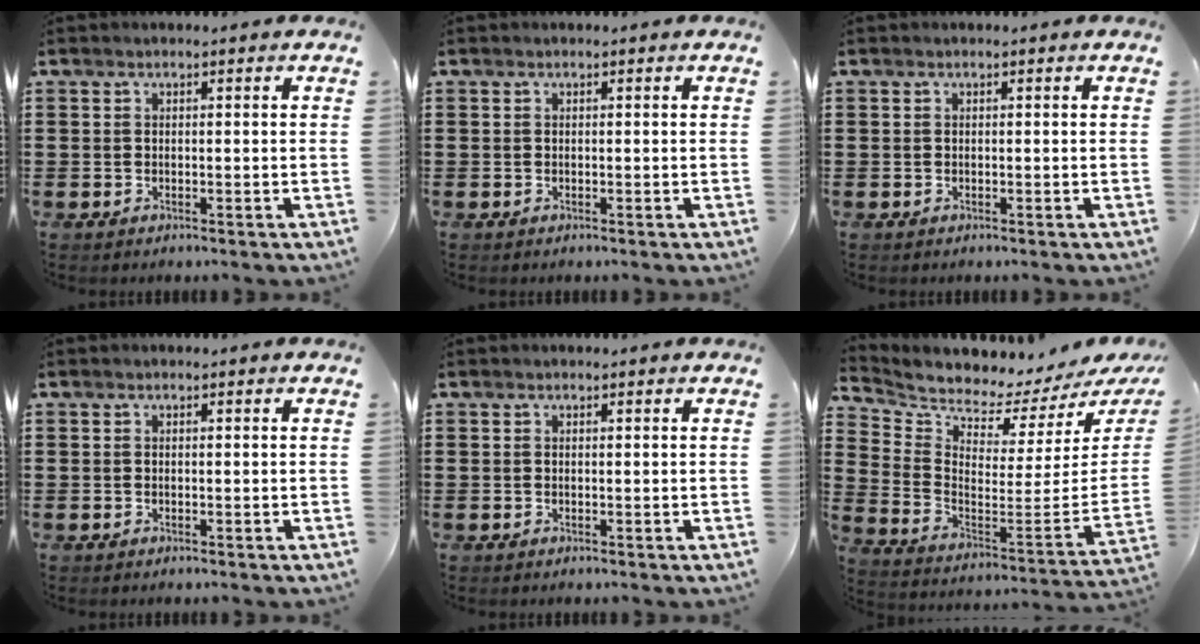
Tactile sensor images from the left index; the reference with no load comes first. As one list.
[{"total": 0.0}, {"total": 0.0}, {"total": 0.0}, {"total": 0.0}, {"total": 3.4, "force": [3.3, 0.1, -0.3], "torque": [-0.027, -0.062, 0.051]}]